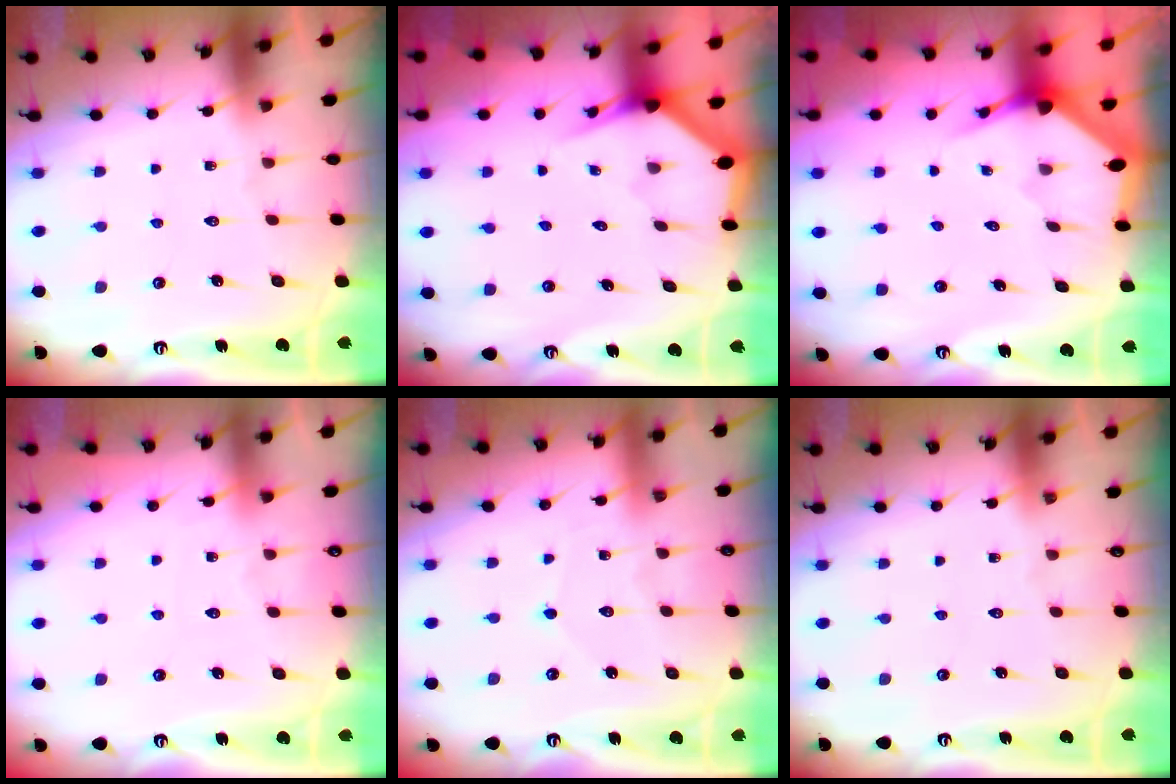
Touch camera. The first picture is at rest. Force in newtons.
{"total": 2.9, "press": 2.9, "slide": 0.2}
{"total": 2.9, "press": 2.9, "slide": 0.2}
{"total": 4.3, "press": 4.3, "slide": 0.7}
{"total": 4.0, "press": 4.0, "slide": 0.3}
{"total": 0.0}